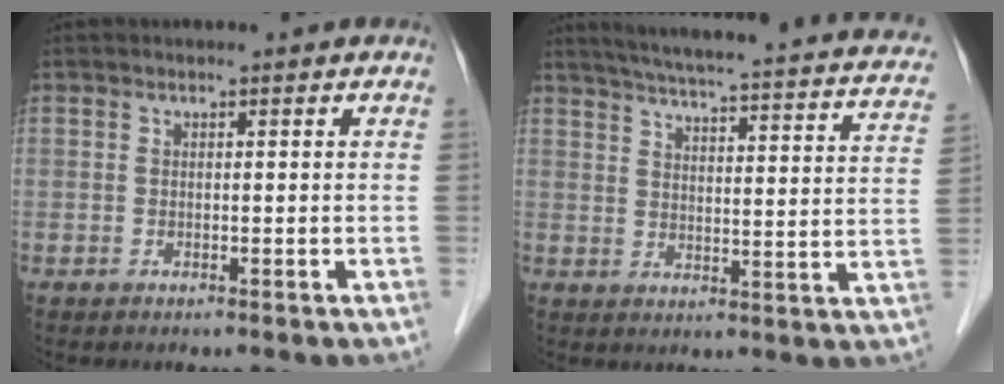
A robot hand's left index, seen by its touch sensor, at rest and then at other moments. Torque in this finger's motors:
{"motor_torque": [-0.22, -0.54, 0.19, 0.05]}